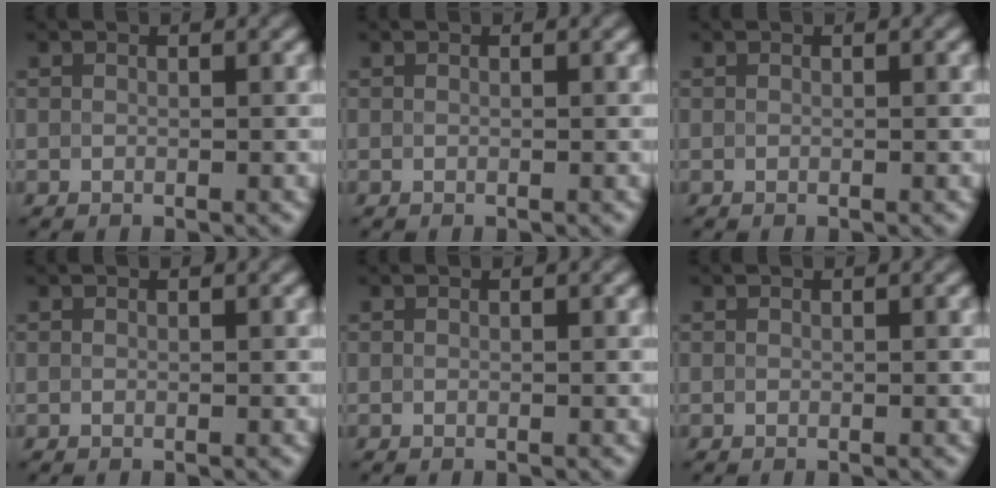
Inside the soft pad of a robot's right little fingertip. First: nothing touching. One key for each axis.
{"total": 0.0}
{"total": 0.0}
{"total": 0.0}
{"total": 0.0}
{"total": 0.0}